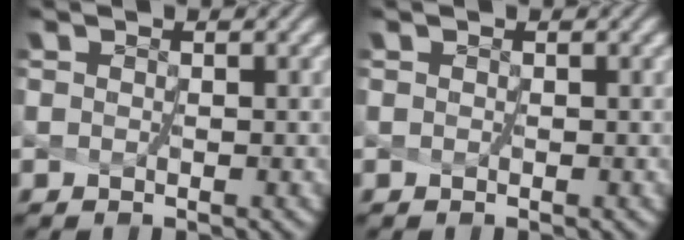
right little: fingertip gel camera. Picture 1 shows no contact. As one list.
[{"total": 0.0}]